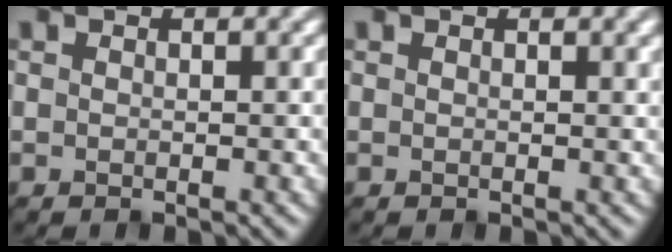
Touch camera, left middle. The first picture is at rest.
{"total": 1.7, "force": [1.1, 0.4, 1.3], "torque": [-0.012, 0.005, 0.015]}